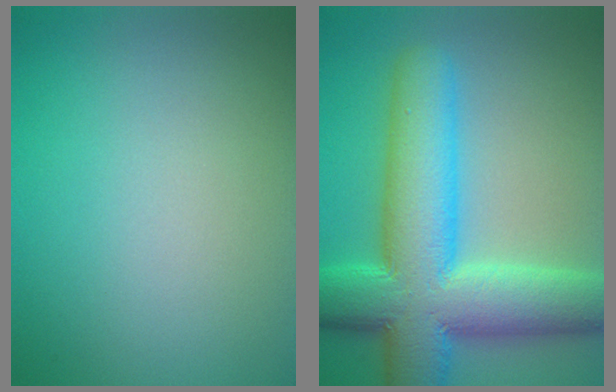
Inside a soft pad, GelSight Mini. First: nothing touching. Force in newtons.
{"total": 12.5, "press": 12.5, "slide": 0.5}